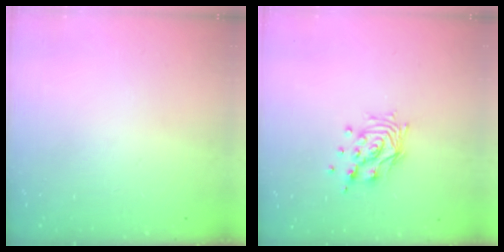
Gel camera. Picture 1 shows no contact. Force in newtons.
{"total": 11.1, "press": 11.0, "slide": 0.9}